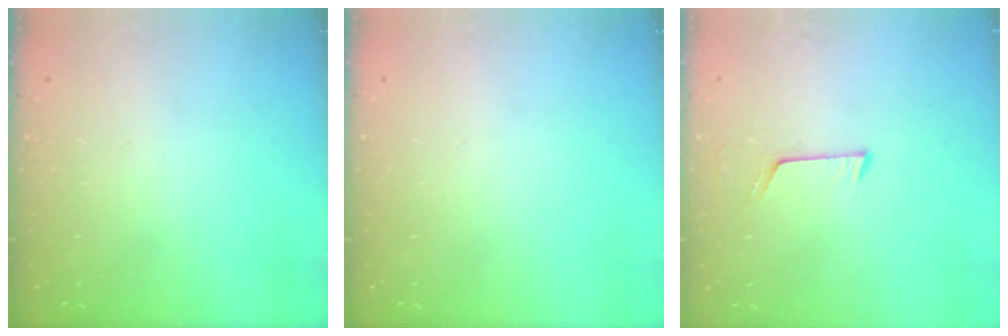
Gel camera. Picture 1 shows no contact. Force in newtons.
{"total": 0.0}
{"total": 5.9, "press": 5.9, "slide": 0.5}